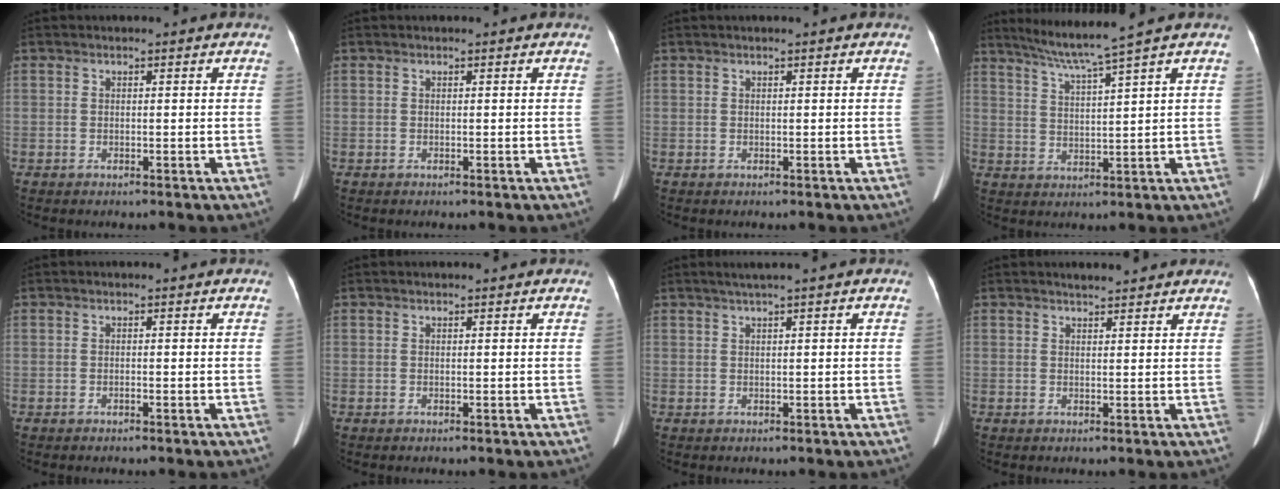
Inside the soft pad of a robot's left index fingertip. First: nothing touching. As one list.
[{"total": 0.0}, {"total": 0.0}, {"total": 6.4, "force": [5.0, -2.2, 3.3], "torque": [-0.063, -0.008, 0.098]}, {"total": 0.0}, {"total": 1.0, "force": [0.9, 0.2, 0.4], "torque": [-0.008, 0.015, 0.012]}, {"total": 1.8, "force": [1.1, -0.4, 1.3], "torque": [-0.030, 0.006, 0.026]}, {"total": 3.7, "force": [3.4, 0.8, 1.3], "torque": [-0.020, 0.017, 0.042]}]